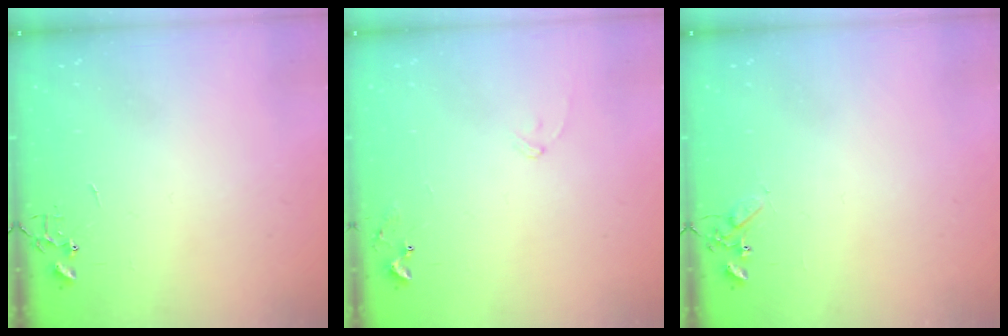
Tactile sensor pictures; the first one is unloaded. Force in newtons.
{"total": 7.8, "press": 7.7, "slide": 0.5}
{"total": 4.7, "press": 4.6, "slide": 0.6}